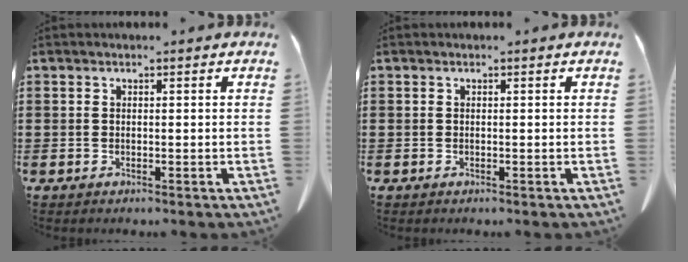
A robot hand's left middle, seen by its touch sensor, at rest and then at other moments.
{"total": 0.0}